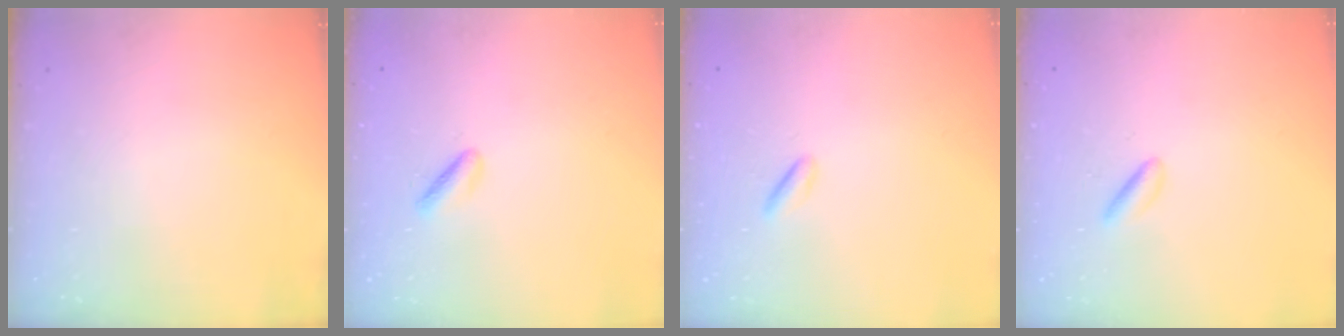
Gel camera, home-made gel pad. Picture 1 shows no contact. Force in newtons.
{"total": 1.9, "press": 1.5, "slide": 1.2}
{"total": 1.1, "press": 0.8, "slide": 0.7}
{"total": 1.5, "press": 1.3, "slide": 0.7}